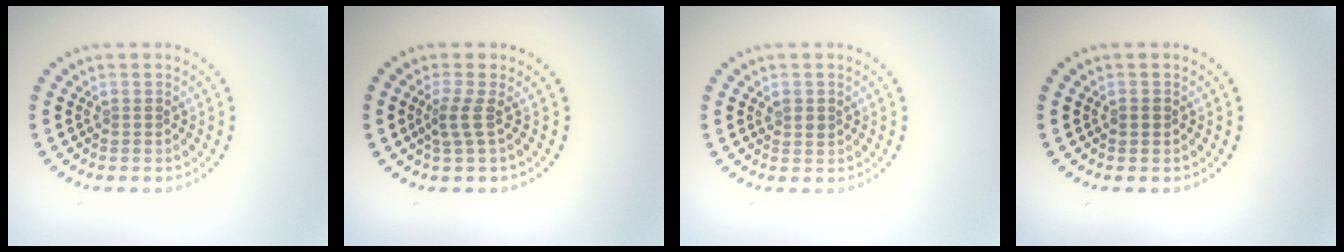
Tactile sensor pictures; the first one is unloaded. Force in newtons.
{"total": 1.8, "press": 1.2, "slide": 1.3}
{"total": 1.2, "press": 1.2, "slide": 0.2}
{"total": 0.8, "press": 0.8, "slide": 0.1}